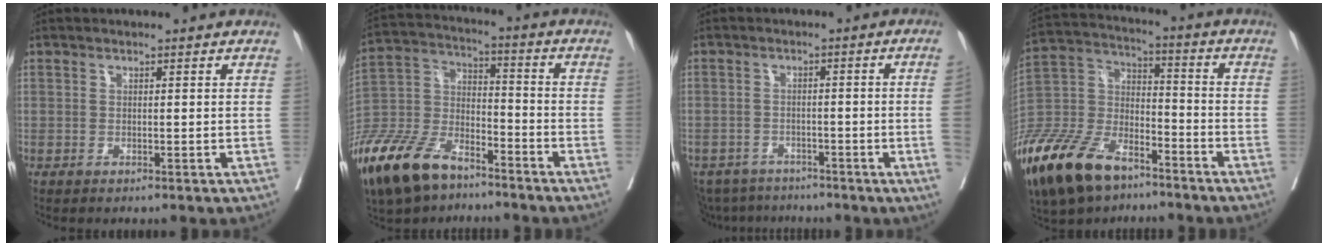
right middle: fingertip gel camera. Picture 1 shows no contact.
{"total": 18.6, "force": [-13.4, 7.6, 10.4], "torque": [-0.243, -0.021, -0.258]}
{"total": 4.2, "force": [-3.6, -0.5, 2.1], "torque": [-0.028, 0.017, -0.056]}
{"total": 23.6, "force": [-16.3, 10.5, 13.5], "torque": [-0.360, -0.035, -0.310]}